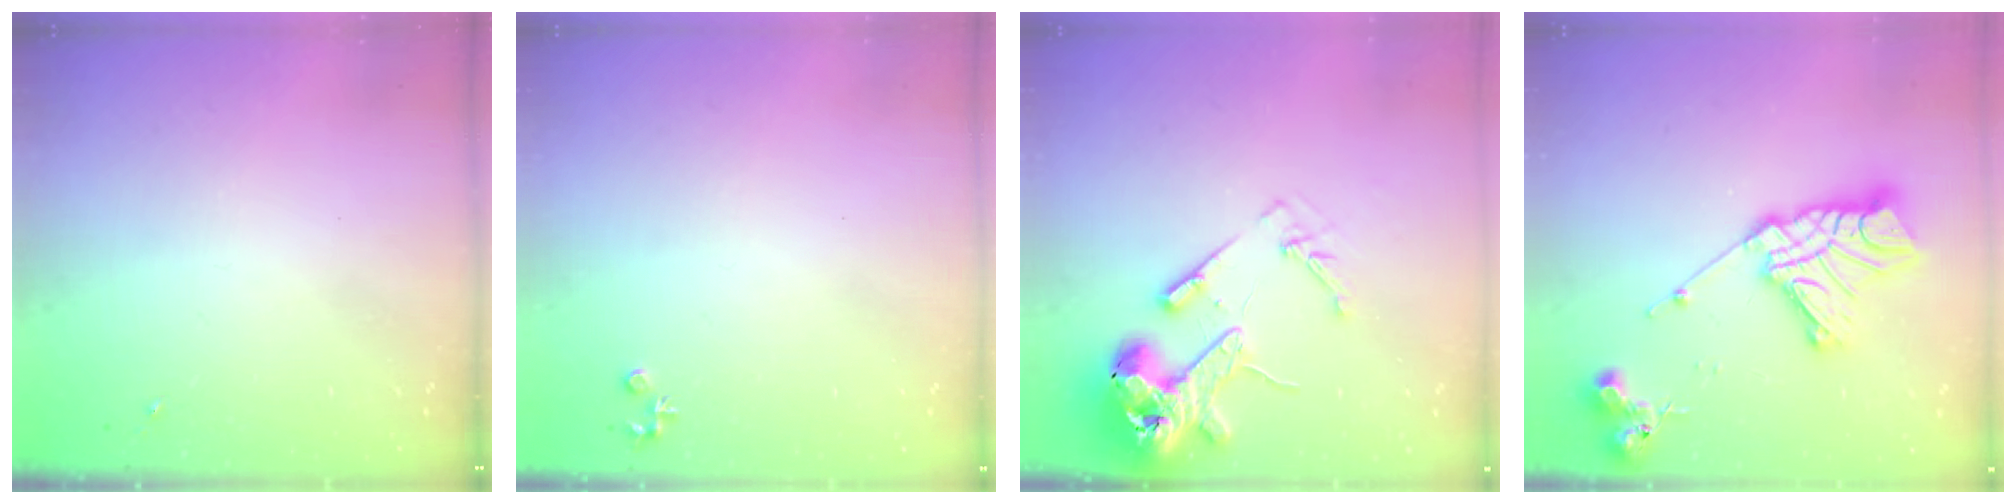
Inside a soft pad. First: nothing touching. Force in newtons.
{"total": 3.7, "press": 3.6, "slide": 0.4}
{"total": 14.8, "press": 14.6, "slide": 2.1}
{"total": 19.3, "press": 19.2, "slide": 1.8}